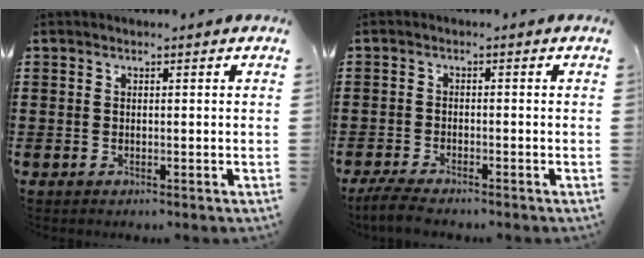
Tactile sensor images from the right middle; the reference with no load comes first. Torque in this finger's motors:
{"motor_torque": [0.63, -0.17, 0.10, 0.09]}